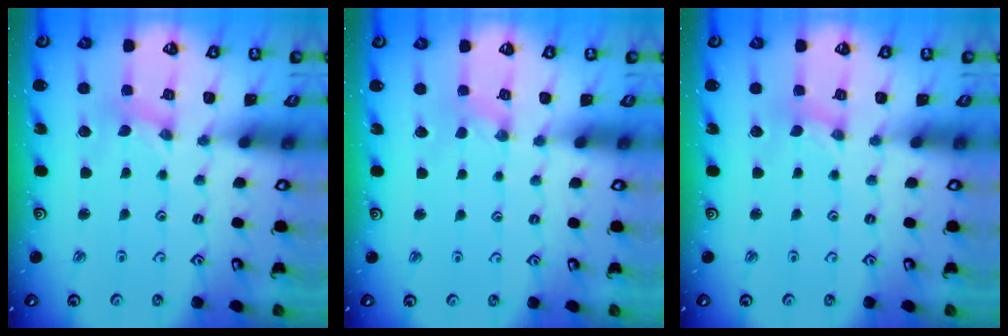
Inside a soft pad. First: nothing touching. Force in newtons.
{"total": 0.0}
{"total": 0.0}